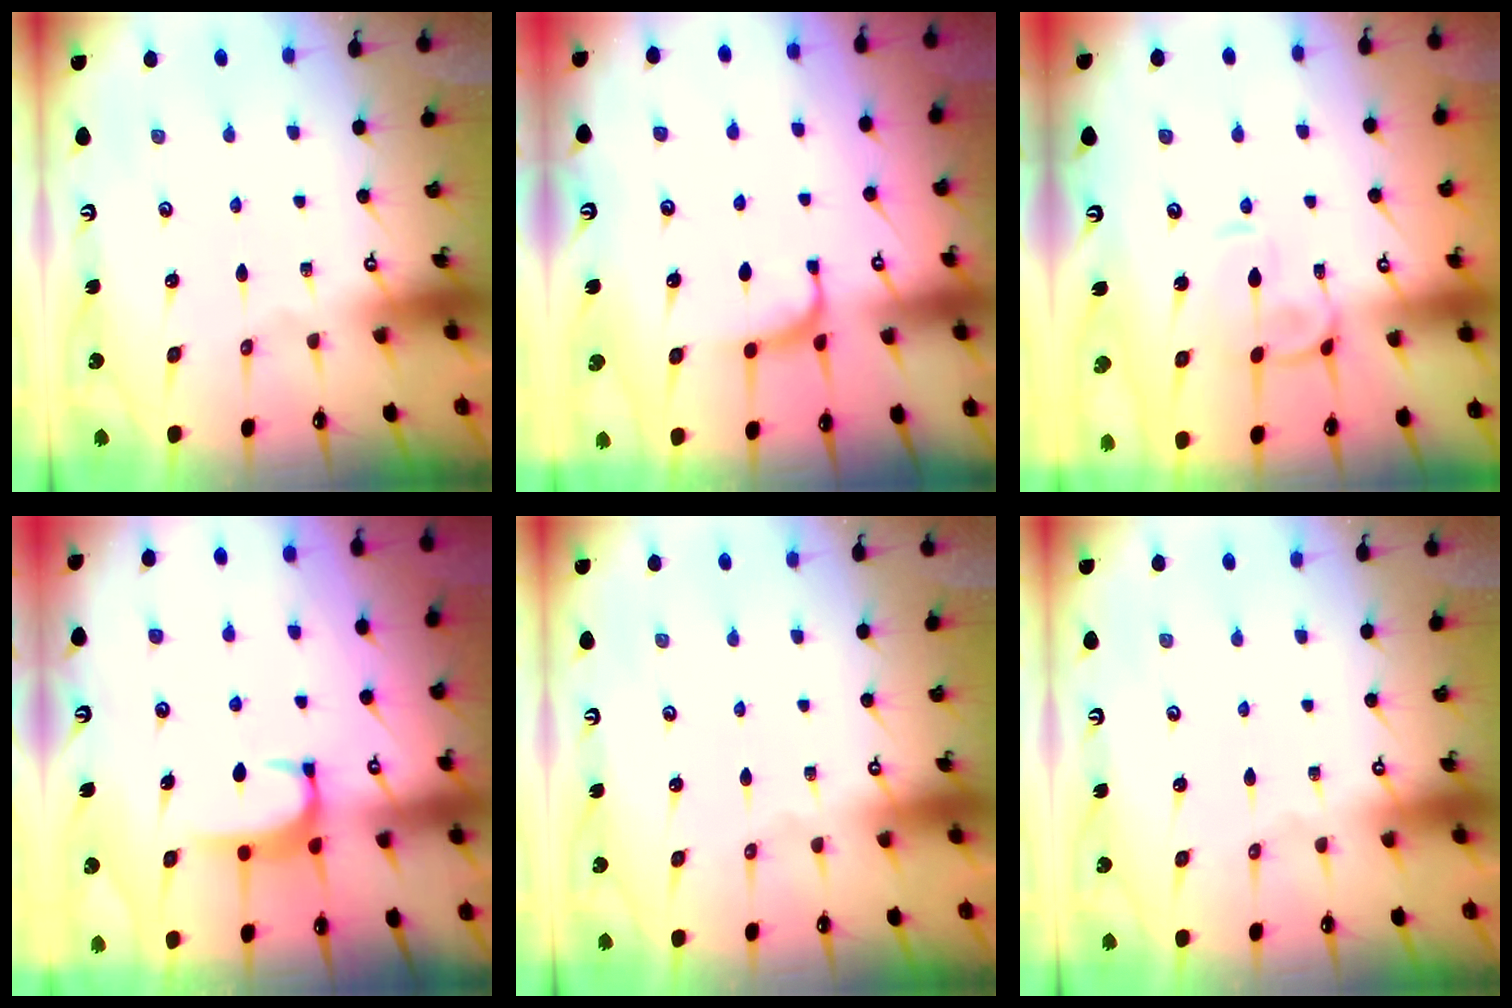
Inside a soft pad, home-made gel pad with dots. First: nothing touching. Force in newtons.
{"total": 2.2, "press": 2.2, "slide": 0.3}
{"total": 1.7, "press": 1.5, "slide": 0.6}
{"total": 1.9, "press": 1.9, "slide": 0.5}
{"total": 0.0}
{"total": 0.0}